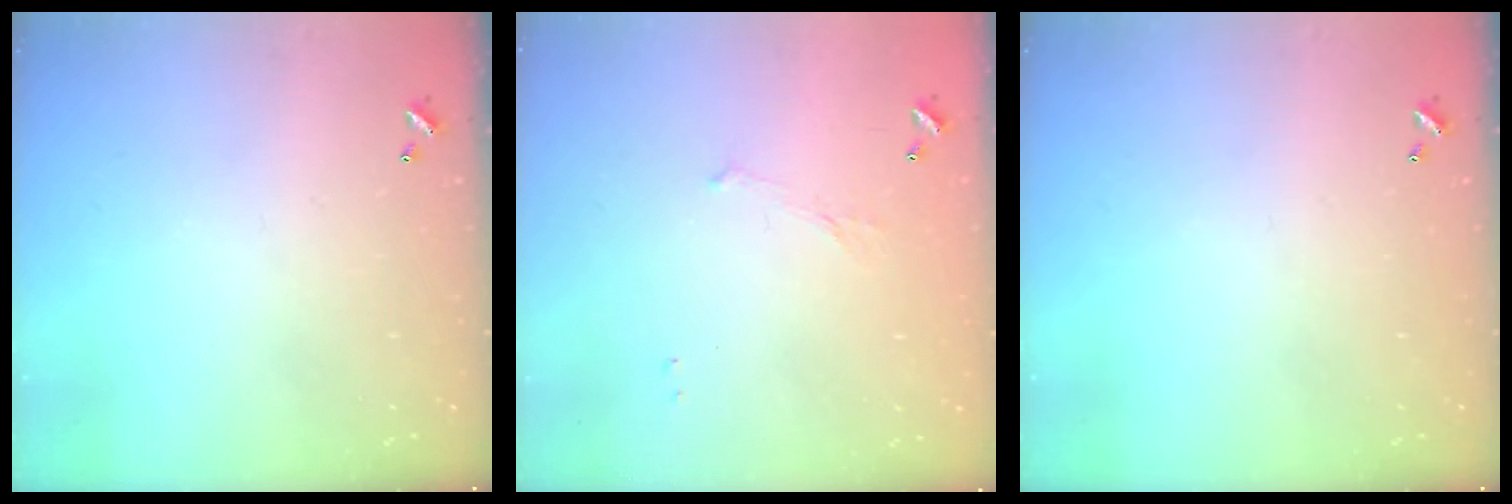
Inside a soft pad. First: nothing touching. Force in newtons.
{"total": 5.2, "press": 5.2, "slide": 0.8}
{"total": 0.0}